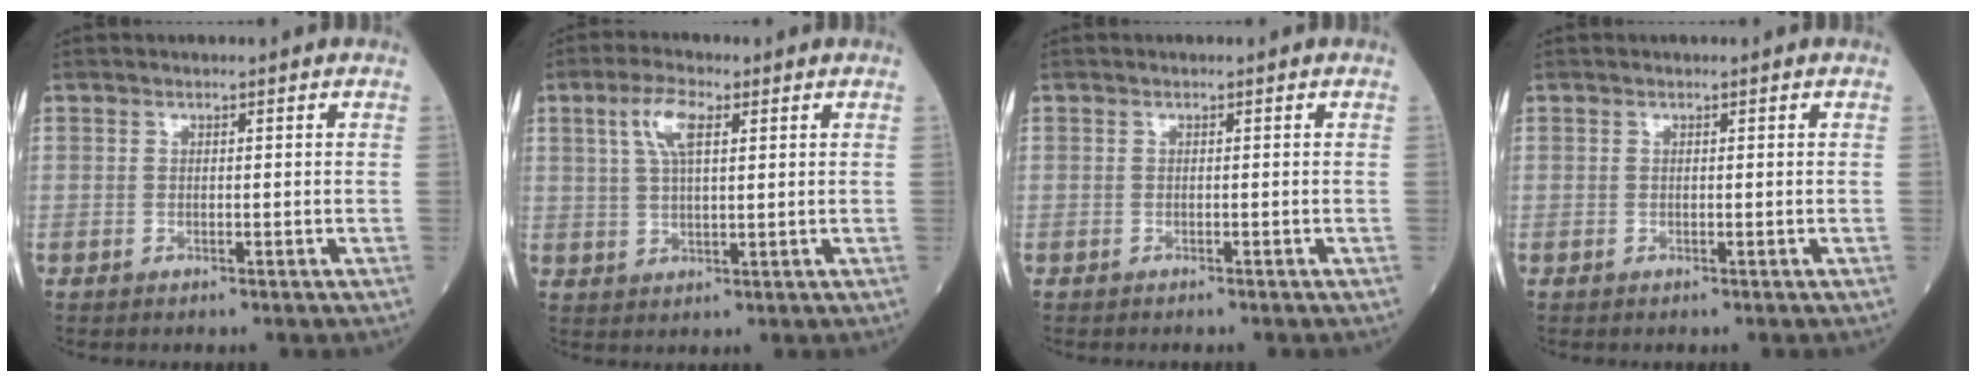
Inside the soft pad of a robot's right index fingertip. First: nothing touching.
{"total": 5.8, "force": [2.4, 1.7, 5.0], "torque": [-0.106, 0.010, 0.048]}
{"total": 0.7, "force": [-0.6, 0.0, 0.2], "torque": [-0.003, -0.001, -0.012]}
{"total": 0.0}